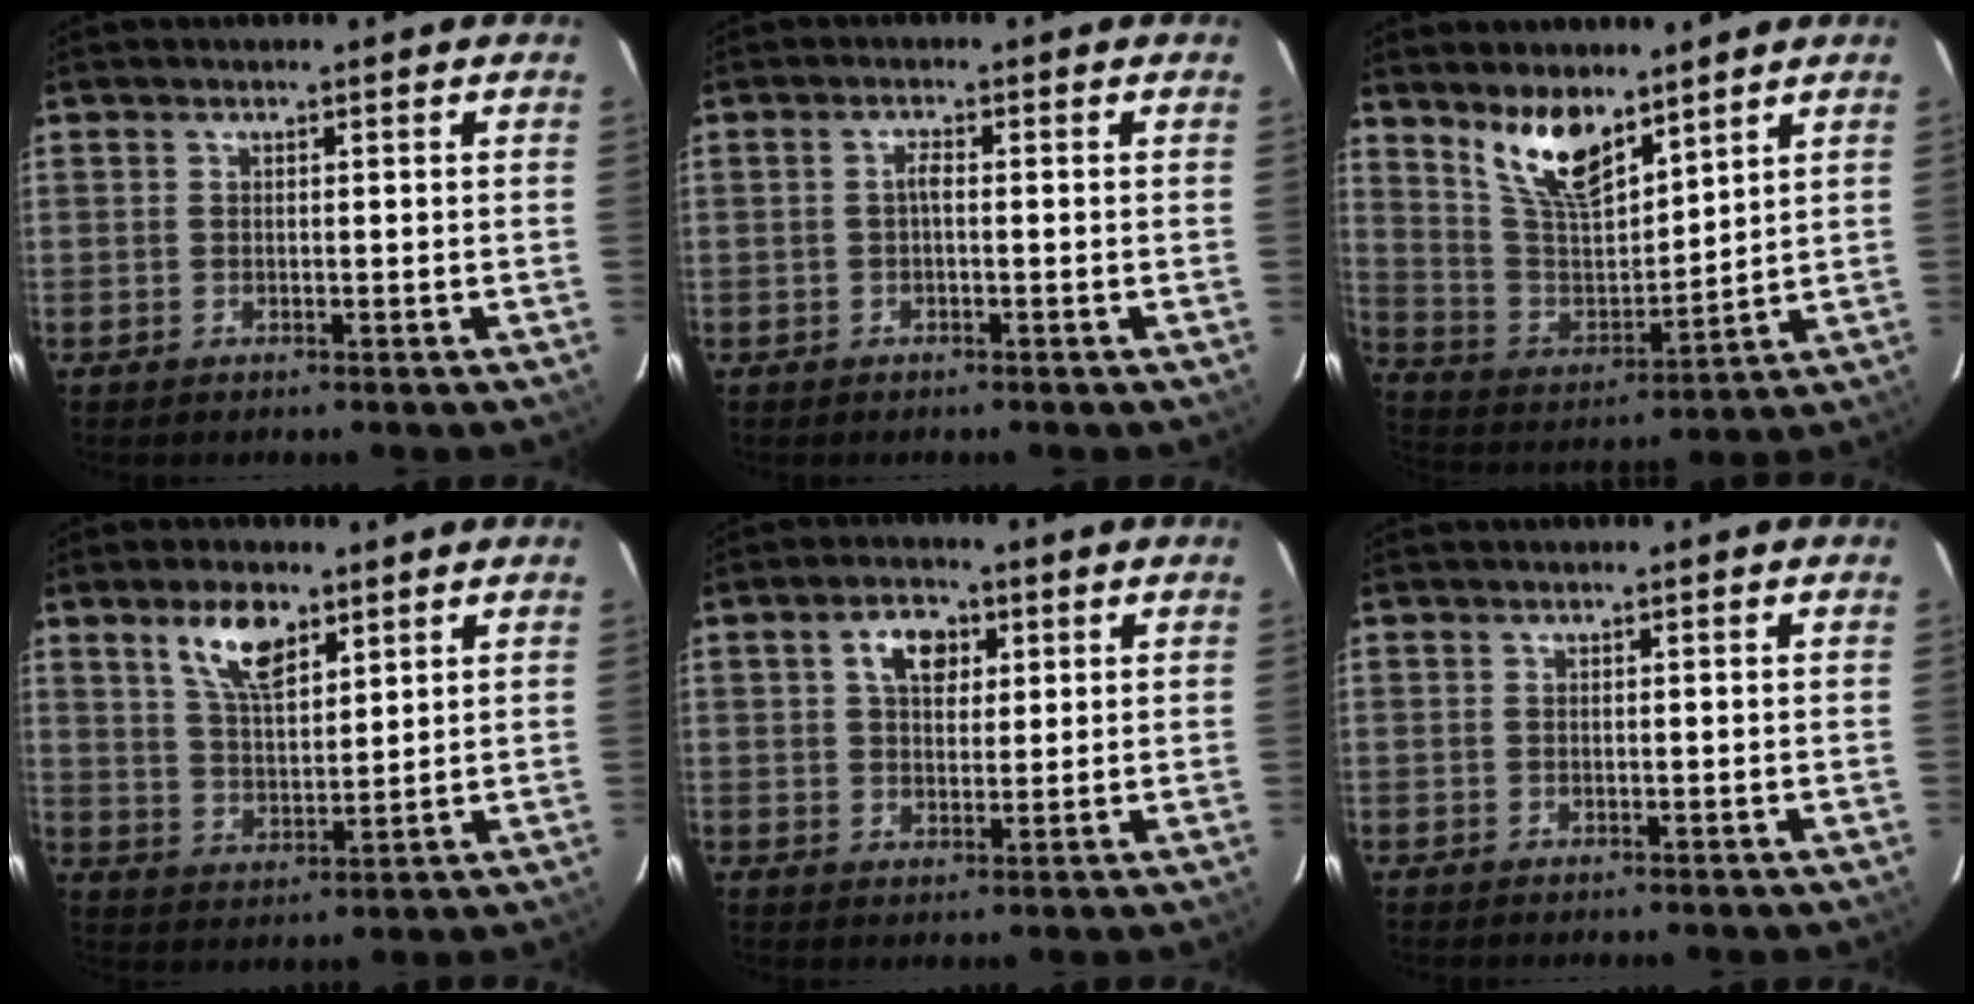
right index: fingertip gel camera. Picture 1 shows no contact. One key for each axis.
{"total": 1.3, "fx": -0.3, "fy": 0.4, "fz": 1.3, "tx": -0.024, "ty": 0.007, "tz": -0.007}
{"total": 12.1, "fx": 8.7, "fy": 4.3, "fz": 7.2, "tx": -0.140, "ty": -0.001, "tz": 0.177}
{"total": 8.5, "fx": 5.2, "fy": 3.5, "fz": 5.8, "tx": -0.103, "ty": 0.007, "tz": 0.101}
{"total": 6.0, "fx": 2.2, "fy": 3.9, "fz": 4.0, "tx": -0.063, "ty": 0.019, "tz": 0.039}
{"total": 0.0}